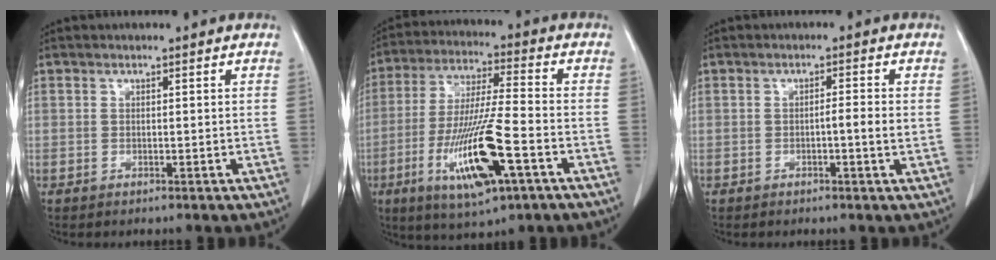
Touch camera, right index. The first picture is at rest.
{"total": 15.4, "force": [-5.8, 1.6, 14.2], "torque": [-0.284, -0.023, -0.099]}
{"total": 2.5, "force": [-0.4, -0.1, 2.4], "torque": [-0.037, 0.001, -0.005]}